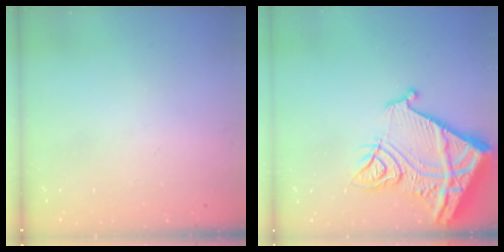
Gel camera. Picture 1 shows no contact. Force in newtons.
{"total": 18.7, "press": 18.6, "slide": 2.1}